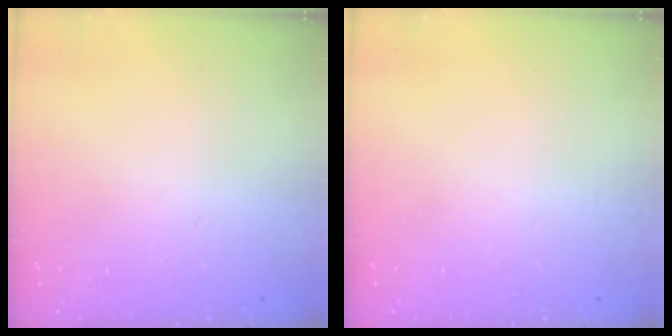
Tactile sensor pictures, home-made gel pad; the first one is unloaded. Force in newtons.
{"total": 0.0}